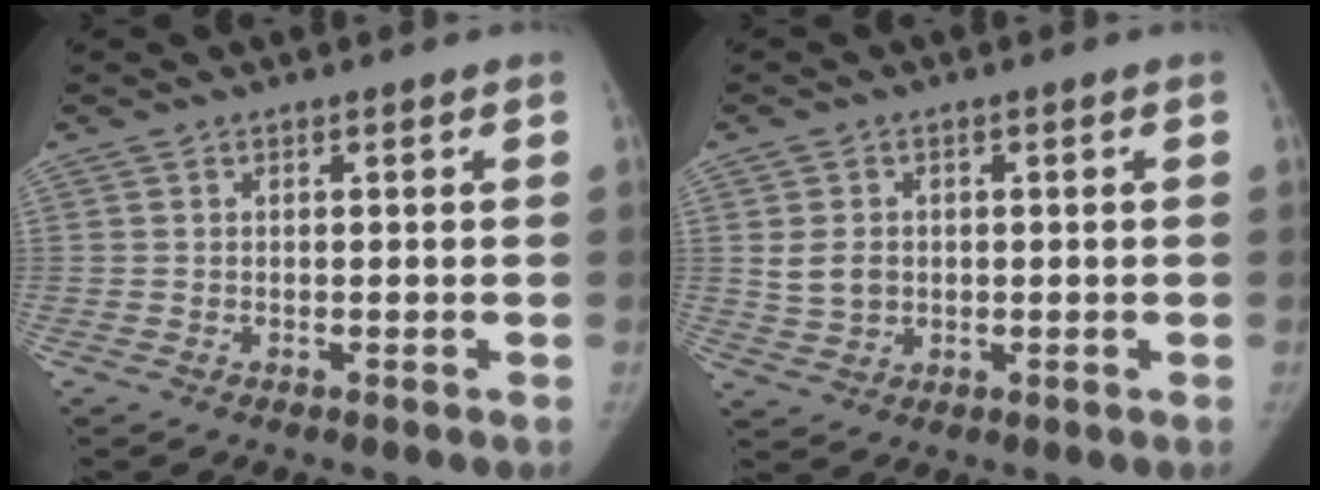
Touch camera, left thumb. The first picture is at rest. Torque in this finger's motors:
{"motor_torque": [0.02, 0.02, 0.27, -0.13, 0.00]}